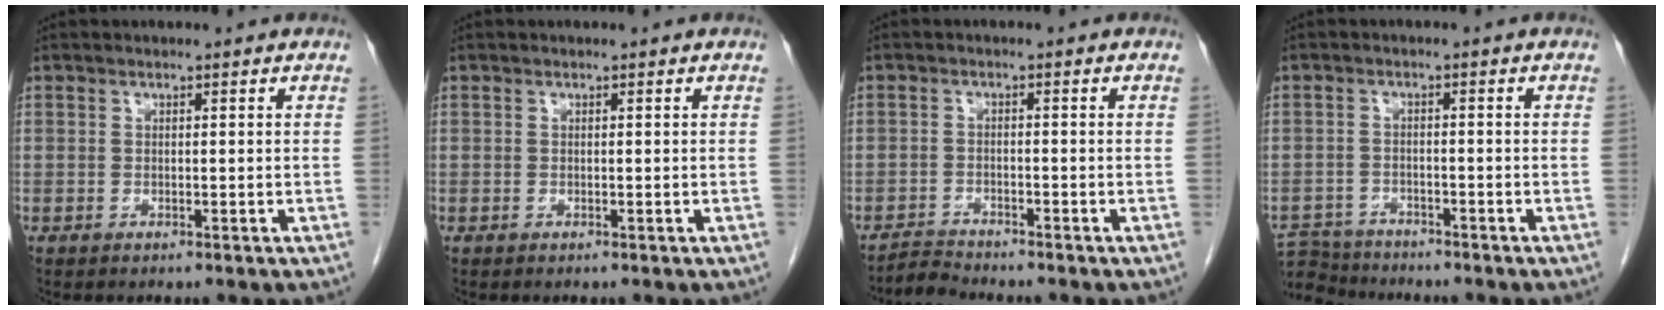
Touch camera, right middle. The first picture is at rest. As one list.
[{"total": 0.0}, {"total": 2.4, "force": [-2.2, -0.5, -0.6], "torque": [0.016, -0.017, -0.040]}, {"total": 5.9, "force": [-5.8, 1.0, -0.2], "torque": [0.008, -0.004, -0.104]}]